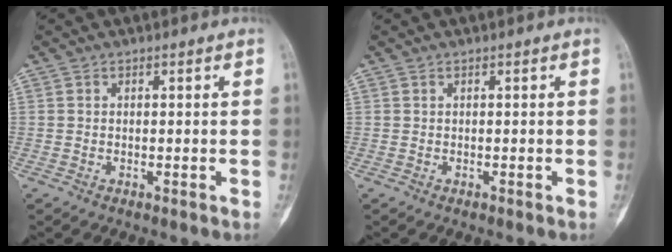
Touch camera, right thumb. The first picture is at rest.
{"total": 0.0}